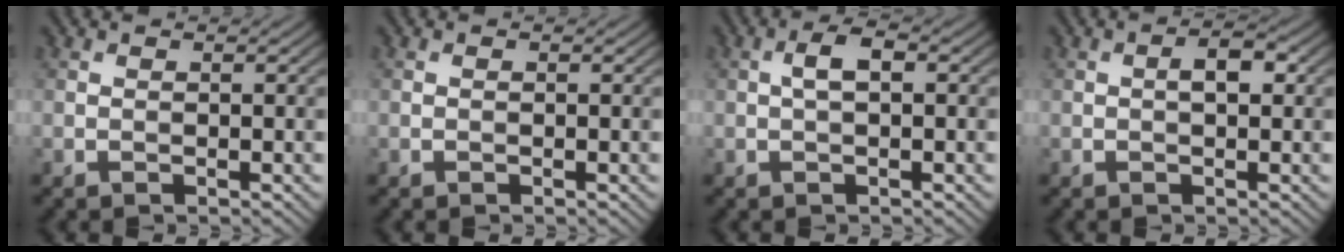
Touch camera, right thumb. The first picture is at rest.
{"total": 0.0}
{"total": 2.5, "force": [0.2, 0.9, 2.3], "torque": [-0.046, 0.011, 0.000]}
{"total": 2.4, "force": [0.2, 1.0, 2.2], "torque": [-0.032, 0.006, 0.000]}